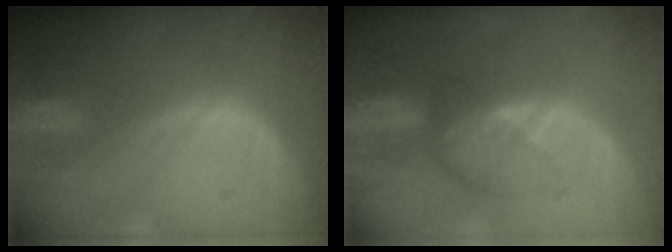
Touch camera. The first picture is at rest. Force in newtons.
{"total": 4.5, "press": 4.1, "slide": 2.0}